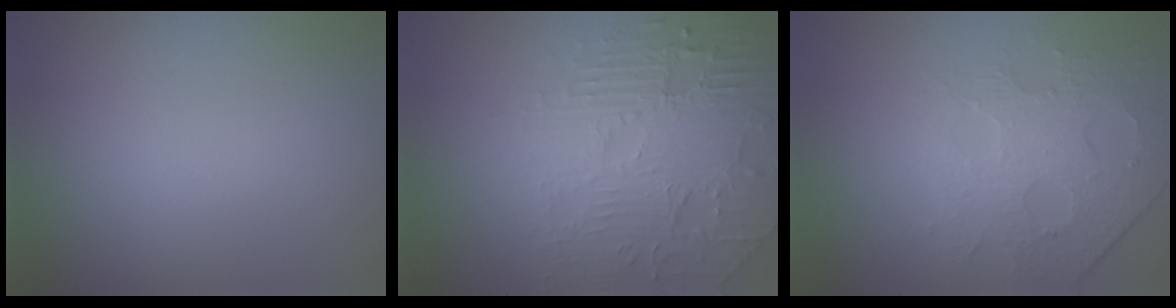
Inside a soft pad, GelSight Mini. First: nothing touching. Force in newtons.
{"total": 4.6, "press": 4.3, "slide": 1.6}
{"total": 4.5, "press": 3.3, "slide": 3.0}